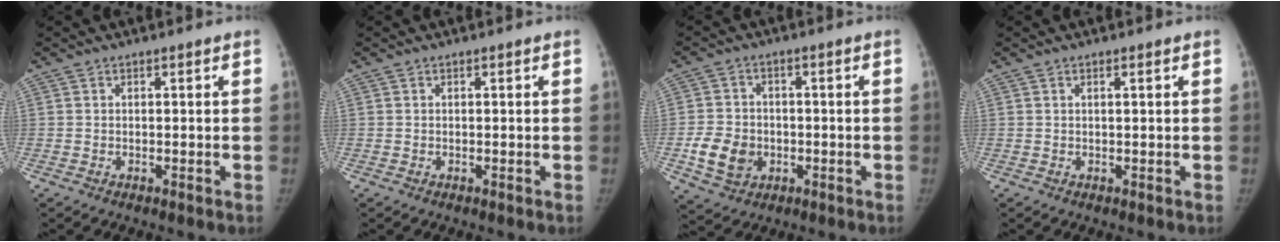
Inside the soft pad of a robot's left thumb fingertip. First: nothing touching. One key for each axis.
{"total": 0.0}
{"total": 8.3, "fx": -2.1, "fy": 6.8, "fz": 4.3, "tx": -0.061, "ty": 0.009, "tz": -0.031}
{"total": 0.6, "fx": 0.2, "fy": 0.0, "fz": 0.5, "tx": -0.012, "ty": 0.002, "tz": 0.004}